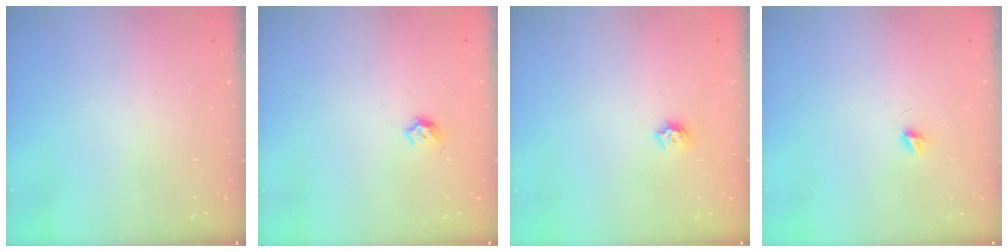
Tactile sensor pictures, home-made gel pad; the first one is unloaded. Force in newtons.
{"total": 4.0, "press": 3.9, "slide": 0.7}
{"total": 5.7, "press": 5.6, "slide": 0.8}
{"total": 3.7, "press": 3.7, "slide": 0.3}